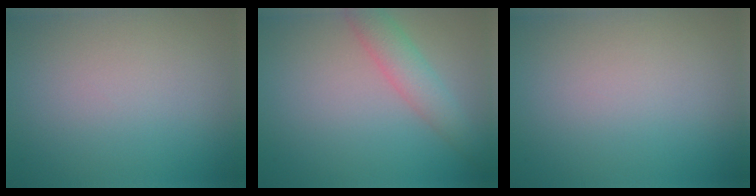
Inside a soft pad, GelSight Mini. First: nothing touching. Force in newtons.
{"total": 3.1, "press": 3.1, "slide": 0.1}
{"total": 0.0}